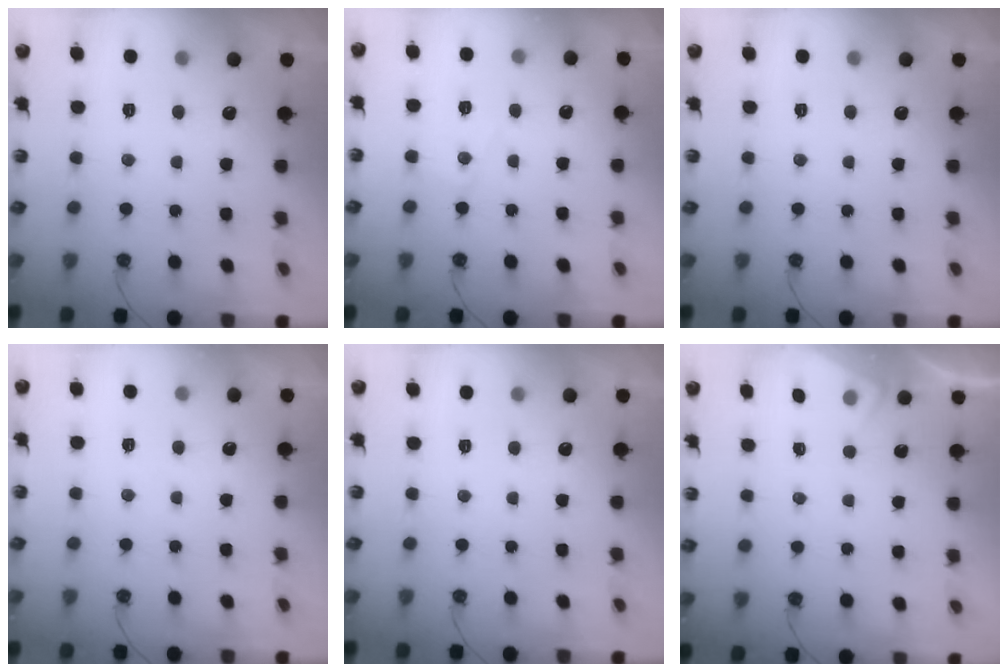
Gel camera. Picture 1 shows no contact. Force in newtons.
{"total": 5.2, "press": 5.1, "slide": 0.7}
{"total": 0.0}
{"total": 2.8, "press": 2.7, "slide": 0.5}
{"total": 0.0}
{"total": 2.6, "press": 2.6, "slide": 0.4}